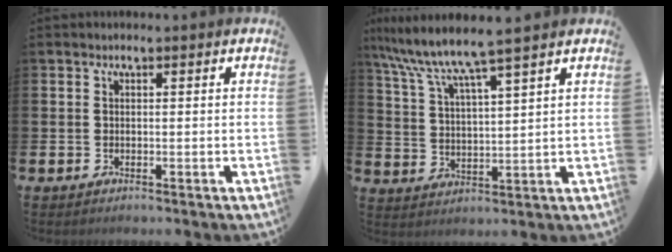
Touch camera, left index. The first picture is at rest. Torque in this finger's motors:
{"motor_torque": [1.16, -0.98, 1.01, 0.21]}